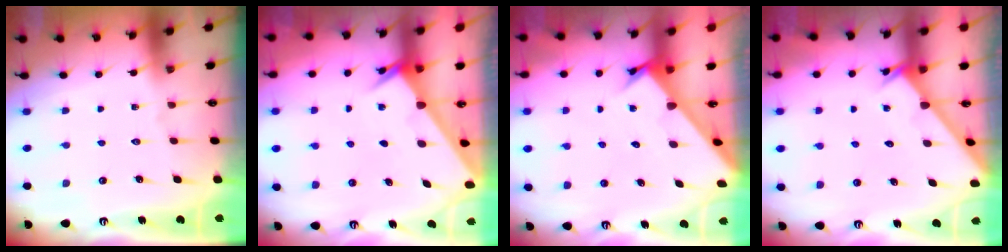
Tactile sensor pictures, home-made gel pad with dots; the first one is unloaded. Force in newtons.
{"total": 1.9, "press": 1.9, "slide": 0.0}
{"total": 2.1, "press": 2.1, "slide": 0.2}
{"total": 1.9, "press": 1.9, "slide": 0.1}